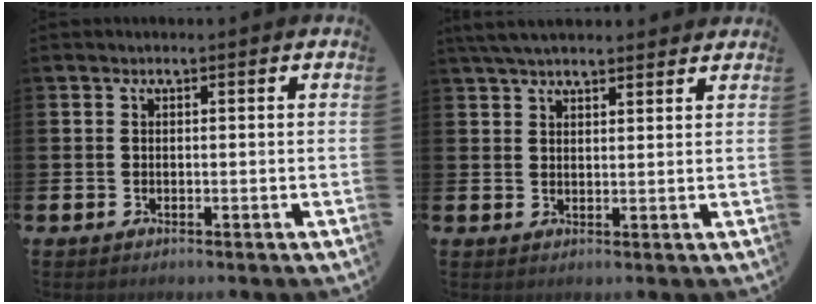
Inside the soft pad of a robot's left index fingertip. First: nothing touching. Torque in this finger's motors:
{"motor_torque": [1.10, -1.04, 0.60, 0.21]}